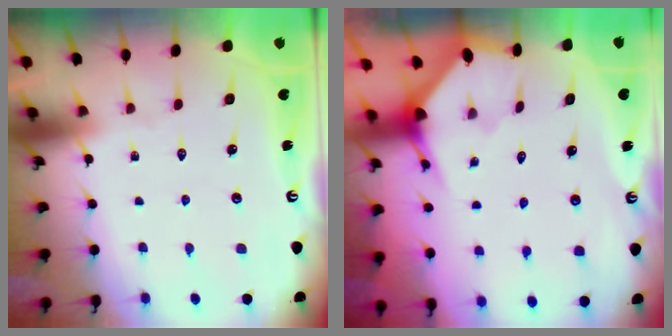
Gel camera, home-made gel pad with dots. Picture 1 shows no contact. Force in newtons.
{"total": 2.8, "press": 2.8, "slide": 0.3}